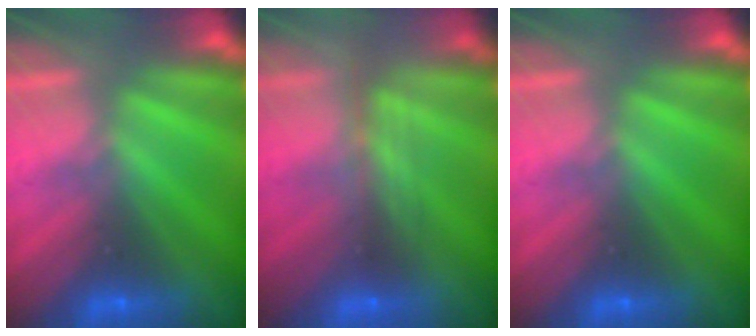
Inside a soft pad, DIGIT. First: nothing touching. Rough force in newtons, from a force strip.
{"total": 2.4}
{"total": 0.0}